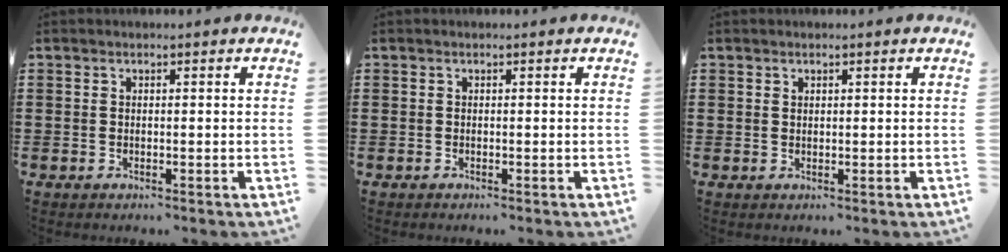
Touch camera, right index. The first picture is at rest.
{"total": 0.0}
{"total": 0.6, "force": [0.5, 0.4, 0.1], "torque": [-0.004, 0.000, 0.010]}